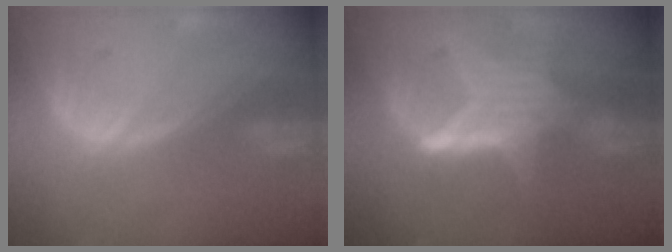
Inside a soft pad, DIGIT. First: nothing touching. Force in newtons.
{"total": 6.3, "press": 6.3, "slide": 0.5}